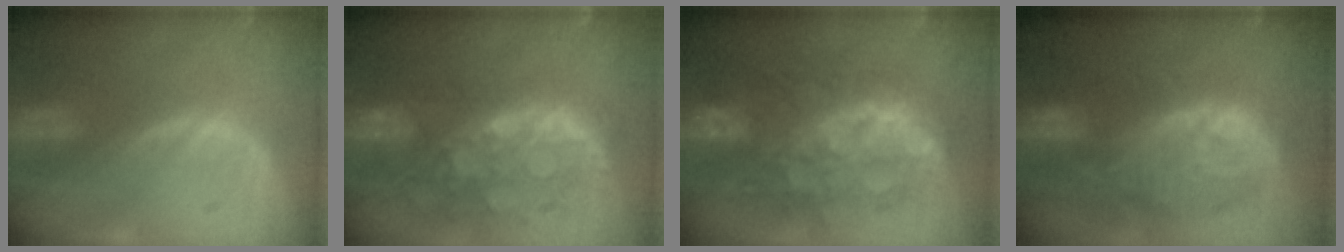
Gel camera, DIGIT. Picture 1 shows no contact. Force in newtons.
{"total": 11.4, "press": 9.7, "slide": 5.9}
{"total": 12.5, "press": 12.4, "slide": 1.2}
{"total": 12.2, "press": 11.0, "slide": 5.2}